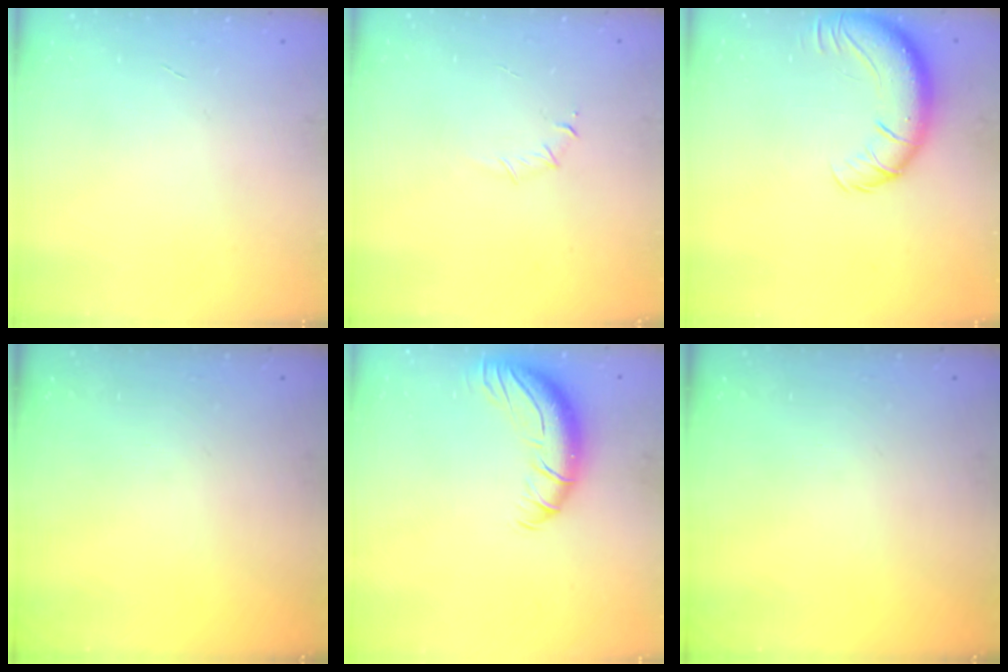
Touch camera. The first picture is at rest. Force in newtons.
{"total": 4.3, "press": 4.0, "slide": 1.4}
{"total": 13.4, "press": 13.0, "slide": 3.2}
{"total": 0.0}
{"total": 11.7, "press": 11.4, "slide": 2.4}
{"total": 0.0}